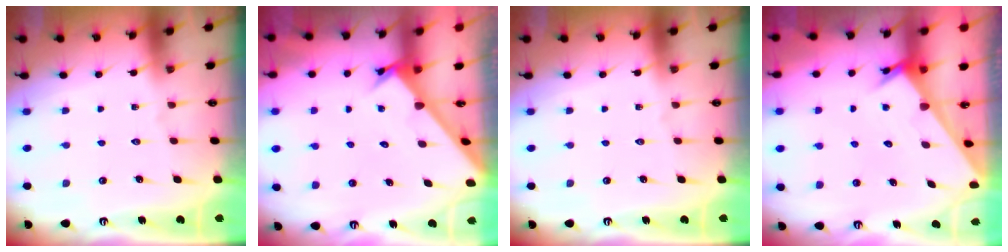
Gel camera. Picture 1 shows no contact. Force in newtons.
{"total": 2.8, "press": 2.7, "slide": 0.3}
{"total": 0.0}
{"total": 2.5, "press": 2.5, "slide": 0.1}